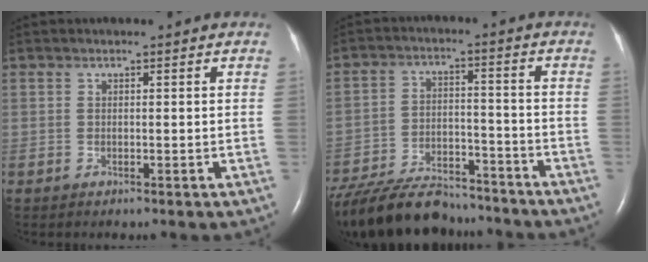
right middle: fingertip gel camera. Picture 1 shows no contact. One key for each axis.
{"total": 17.1, "fx": -15.1, "fy": 4.7, "fz": 6.4, "tx": -0.142, "ty": -0.010, "tz": -0.240}